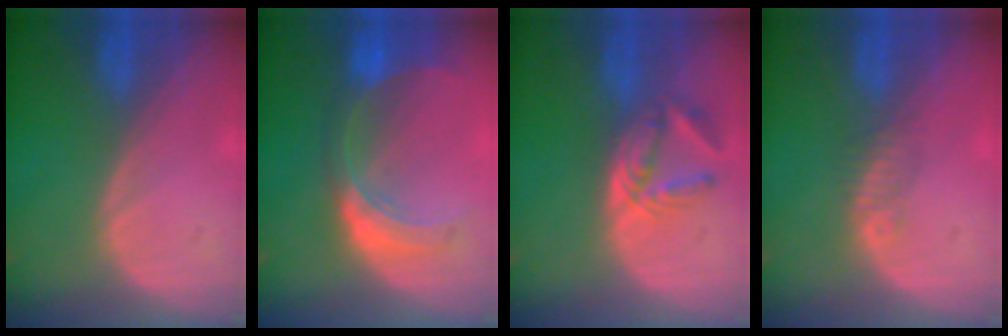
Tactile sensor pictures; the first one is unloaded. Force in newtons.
{"total": 8.1, "press": 7.1, "slide": 3.7}
{"total": 5.7, "press": 5.3, "slide": 2.3}
{"total": 1.8, "press": 1.6, "slide": 0.8}